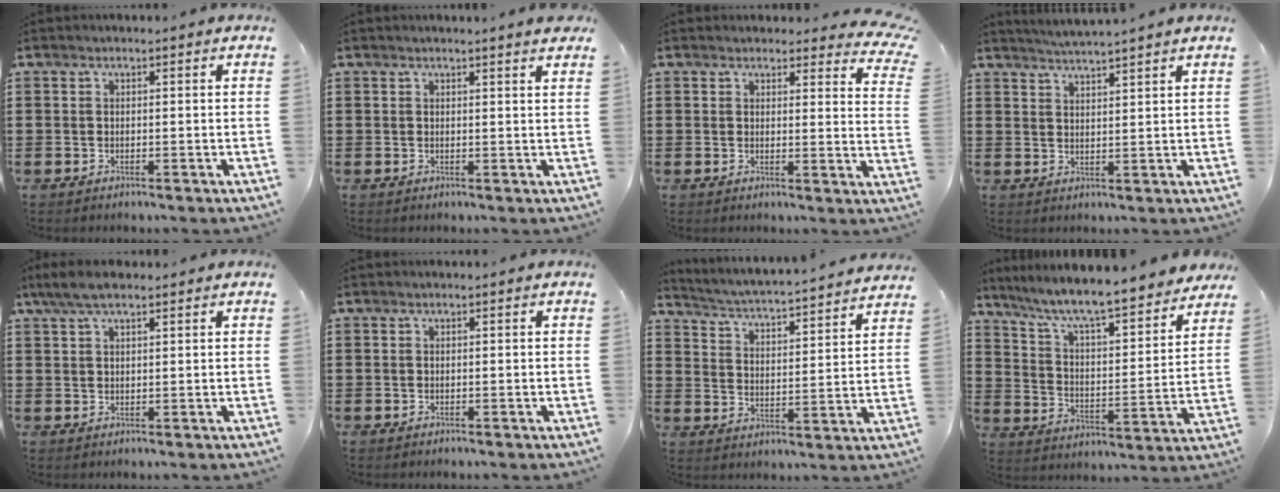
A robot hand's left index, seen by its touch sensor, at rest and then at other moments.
{"total": 1.6, "force": [1.4, -0.2, 0.8], "torque": [-0.008, -0.005, 0.026]}
{"total": 3.5, "force": [3.2, 0.8, 1.1], "torque": [-0.018, -0.016, 0.057]}
{"total": 3.0, "force": [2.9, -0.8, 0.3], "torque": [-0.014, -0.013, 0.053]}
{"total": 4.5, "force": [2.9, 1.5, 3.2], "torque": [-0.068, 0.006, 0.054]}
{"total": 0.0}
{"total": 3.5, "force": [3.4, -0.8, 0.7], "torque": [-0.034, -0.038, 0.047]}
{"total": 6.9, "force": [6.1, 0.0, 3.3], "torque": [-0.092, -0.055, 0.097]}